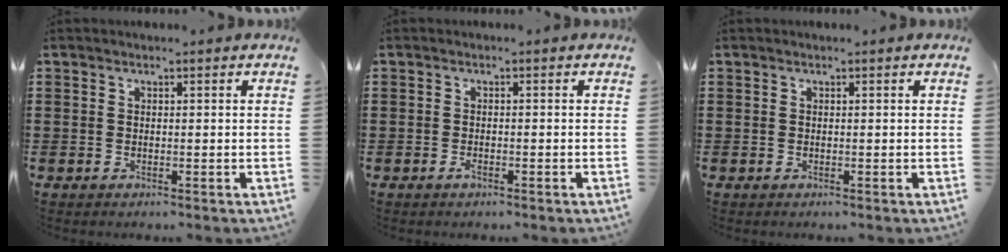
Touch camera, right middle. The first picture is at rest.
{"total": 0.9, "force": [-0.7, 0.1, 0.6], "torque": [-0.014, -0.008, -0.012]}
{"total": 0.0}